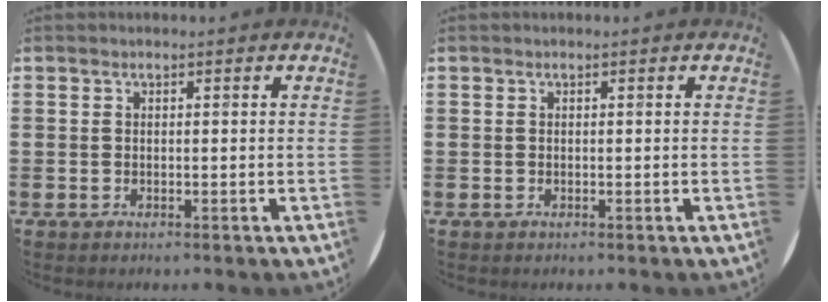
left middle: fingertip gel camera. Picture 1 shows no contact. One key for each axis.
{"total": 0.0}